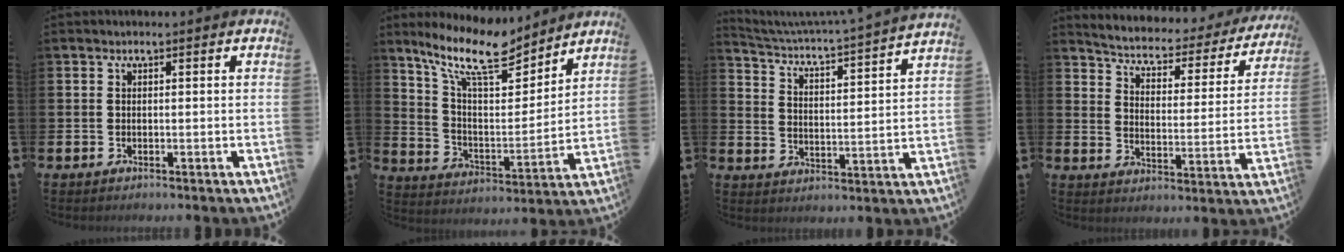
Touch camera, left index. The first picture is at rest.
{"total": 12.0, "force": [9.9, 3.3, 5.8], "torque": [-0.141, -0.055, 0.175]}
{"total": 4.1, "force": [3.9, -0.4, 0.9], "torque": [-0.040, -0.047, 0.059]}
{"total": 3.8, "force": [3.5, 1.3, 0.9], "torque": [-0.043, -0.034, 0.050]}